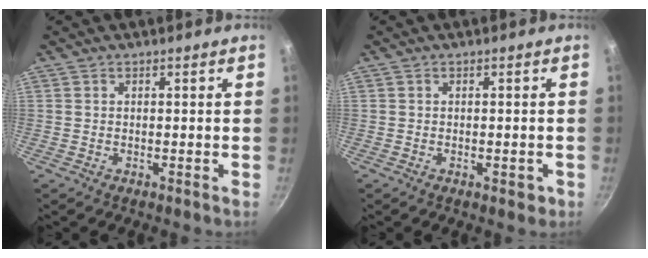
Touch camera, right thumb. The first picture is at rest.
{"total": 2.2, "force": [-1.0, 1.0, 1.7], "torque": [-0.012, 0.003, -0.013]}